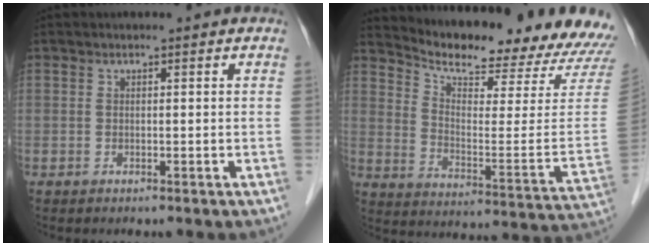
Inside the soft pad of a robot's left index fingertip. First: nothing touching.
{"total": 22.2, "force": [21.0, 3.1, 6.4], "torque": [-0.102, -0.085, 0.270]}